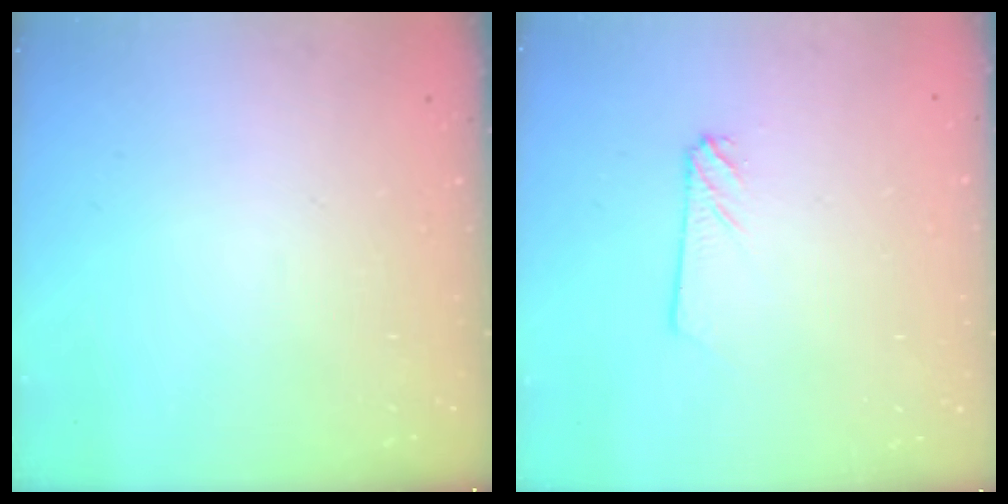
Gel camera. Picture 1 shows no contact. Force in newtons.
{"total": 2.9, "press": 2.9, "slide": 0.3}